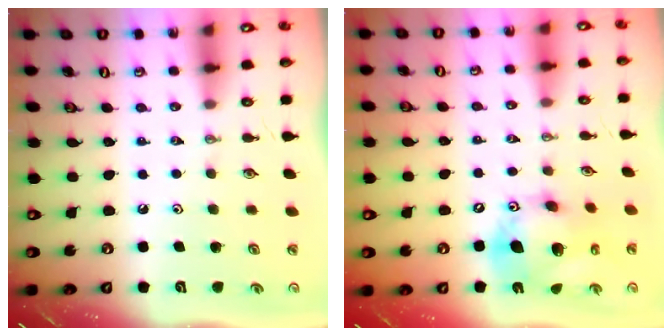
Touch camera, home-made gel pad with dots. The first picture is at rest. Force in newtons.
{"total": 16.0, "press": 15.7, "slide": 2.9}